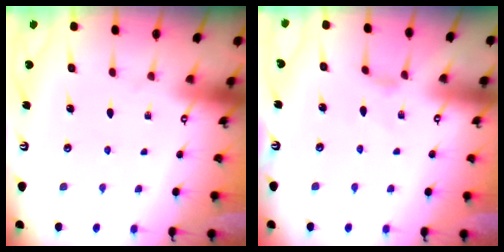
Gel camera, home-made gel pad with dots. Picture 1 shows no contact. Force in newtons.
{"total": 0.0}